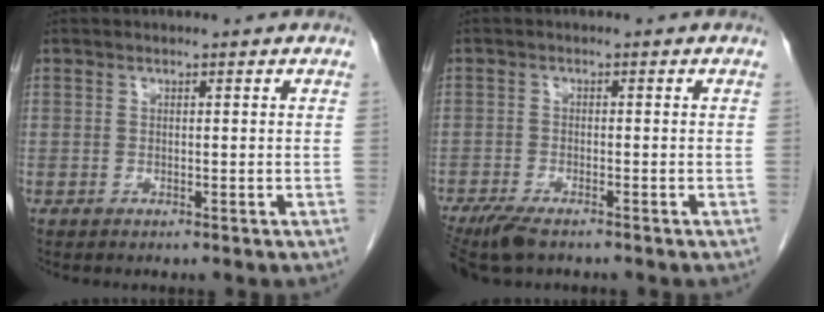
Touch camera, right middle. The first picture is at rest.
{"total": 5.9, "force": [-4.5, 1.5, 3.4], "torque": [-0.062, -0.014, -0.076]}